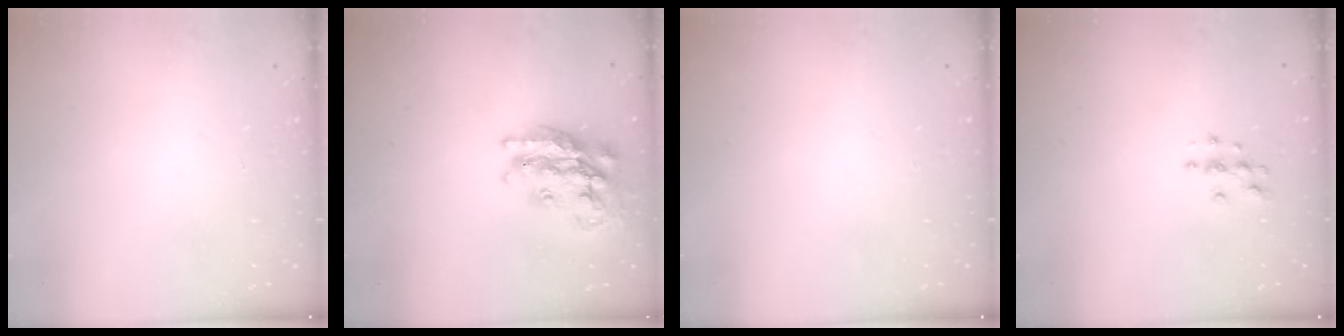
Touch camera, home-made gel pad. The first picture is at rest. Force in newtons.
{"total": 22.6, "press": 22.5, "slide": 1.7}
{"total": 0.0}
{"total": 3.8, "press": 3.8, "slide": 0.5}